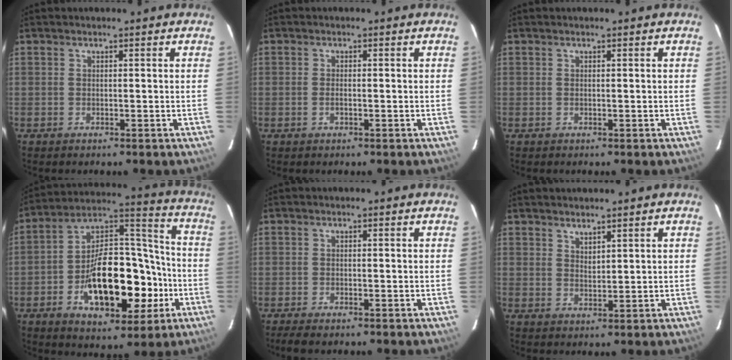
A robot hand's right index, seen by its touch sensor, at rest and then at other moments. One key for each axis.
{"total": 1.3, "fx": -0.5, "fy": 0.6, "fz": 1.0, "tx": -0.020, "ty": 0.001, "tz": -0.010}
{"total": 0.0}
{"total": 21.9, "fx": -7.4, "fy": 11.6, "fz": 17.1, "tx": -0.288, "ty": 0.039, "tz": -0.103}
{"total": 2.4, "fx": -1.9, "fy": 0.5, "fz": 1.4, "tx": -0.033, "ty": -0.009, "tz": -0.035}
{"total": 2.2, "fx": 1.9, "fy": 0.6, "fz": 0.8, "tx": -0.011, "ty": 0.001, "tz": 0.035}